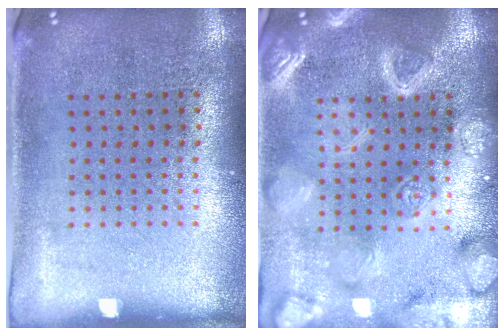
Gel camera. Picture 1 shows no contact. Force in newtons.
{"total": 5.9, "press": 5.8, "slide": 0.8}